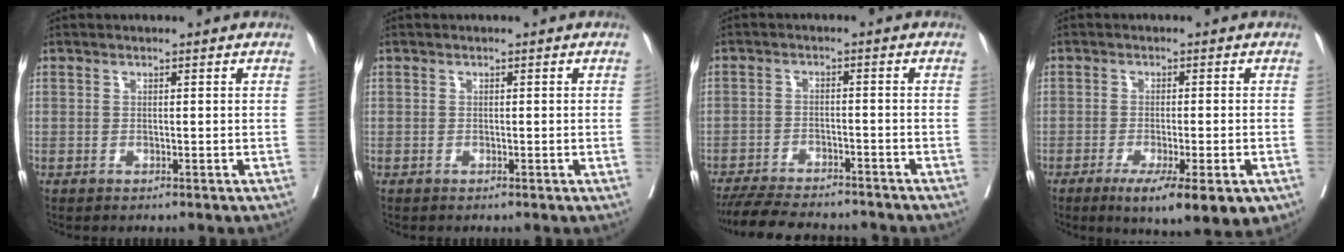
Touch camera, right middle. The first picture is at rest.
{"total": 0.0}
{"total": 13.1, "force": [-11.9, 2.6, 5.0], "torque": [-0.087, -0.009, -0.172]}
{"total": 10.5, "force": [-5.9, 1.9, 8.4], "torque": [-0.099, -0.018, -0.086]}